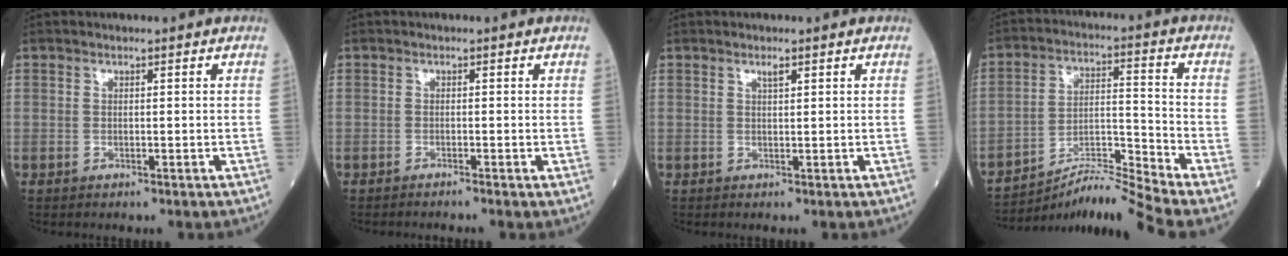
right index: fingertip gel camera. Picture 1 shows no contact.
{"total": 0.6, "force": [-0.4, -0.3, 0.4], "torque": [-0.006, 0.002, -0.011]}
{"total": 1.0, "force": [0.8, 0.1, 0.5], "torque": [-0.015, 0.003, 0.016]}
{"total": 9.9, "force": [-9.0, -2.8, 3.2], "torque": [-0.053, 0.019, -0.157]}